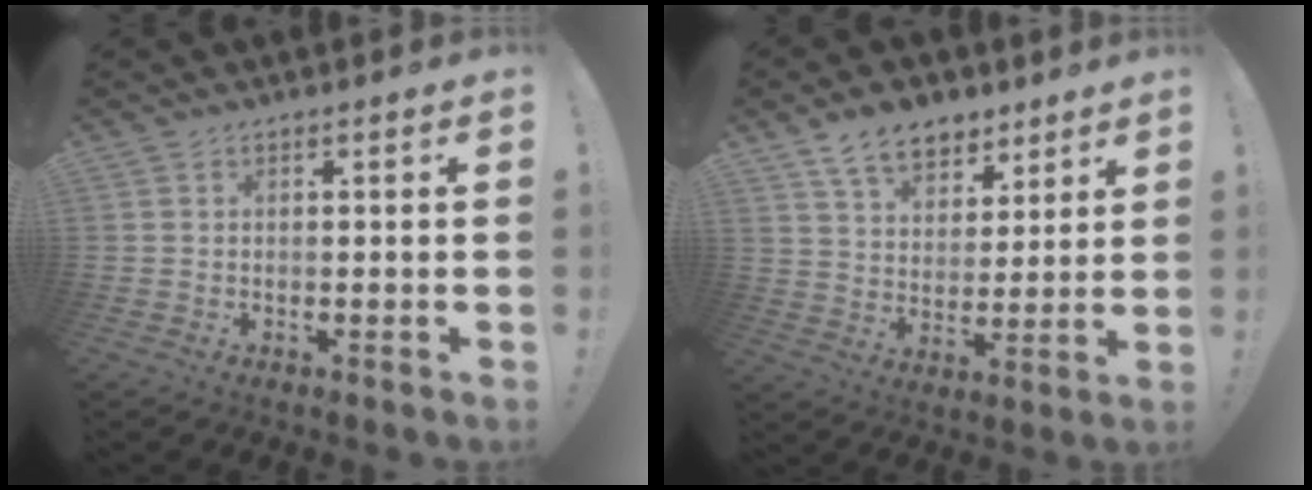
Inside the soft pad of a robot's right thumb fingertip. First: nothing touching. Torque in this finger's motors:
{"motor_torque": [-0.07, 1.25, 0.85, 0.63, 0.00]}